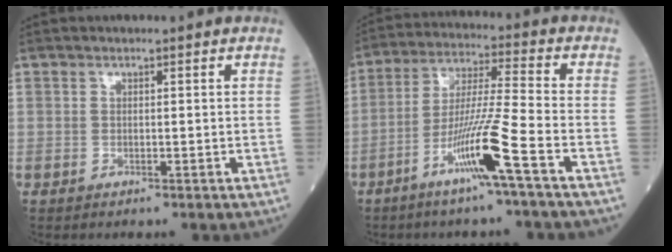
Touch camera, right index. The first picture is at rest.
{"total": 10.9, "force": [-5.4, -1.6, 9.3], "torque": [-0.181, -0.008, -0.106]}